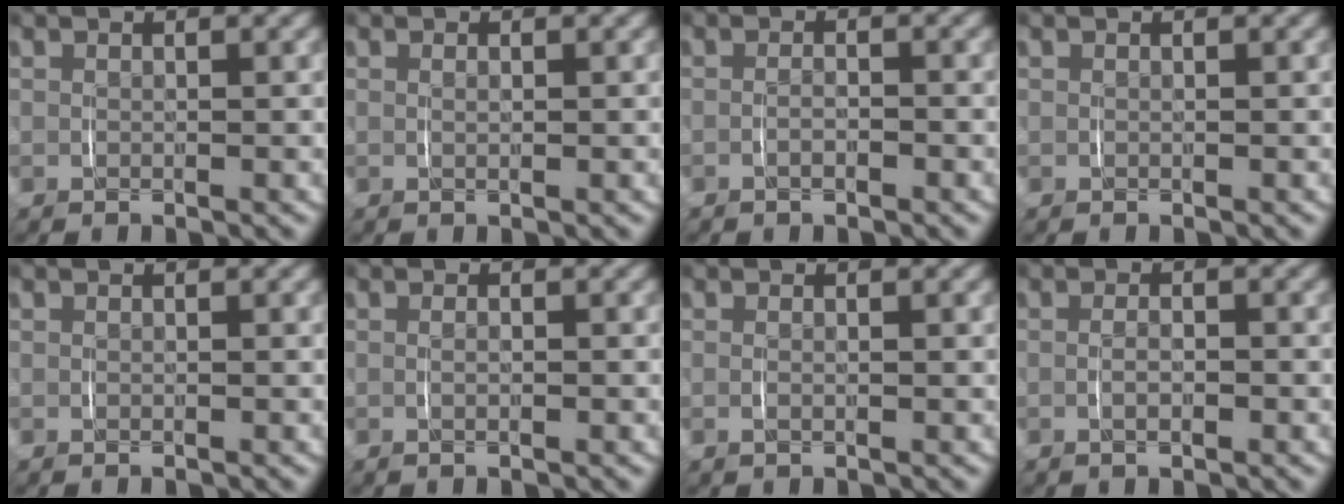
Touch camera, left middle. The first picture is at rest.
{"total": 0.5, "force": [0.2, 0.0, 0.5], "torque": [-0.009, -0.001, 0.003]}
{"total": 1.1, "force": [-0.7, 0.4, 0.8], "torque": [-0.015, 0.000, -0.016]}
{"total": 0.0}
{"total": 0.0}
{"total": 0.7, "force": [-0.2, 0.0, 0.7], "torque": [-0.014, 0.000, -0.005]}
{"total": 0.5, "force": [-0.1, 0.0, 0.5], "torque": [-0.015, -0.004, 0.001]}
{"total": 1.4, "force": [-0.5, 0.4, 1.3], "torque": [-0.021, 0.001, -0.010]}